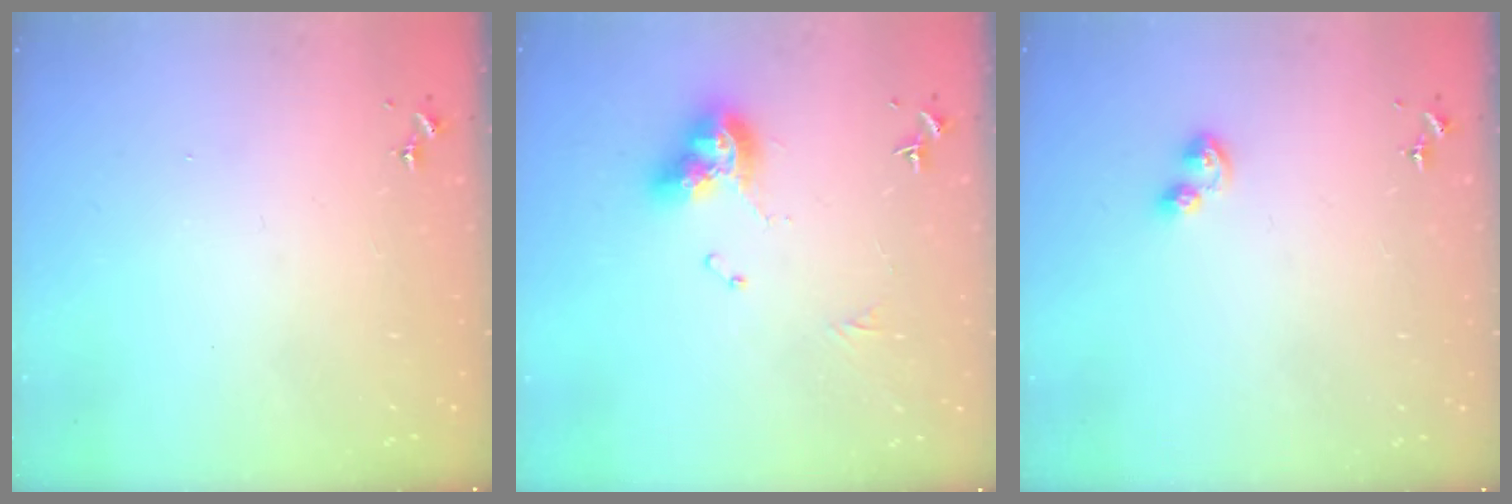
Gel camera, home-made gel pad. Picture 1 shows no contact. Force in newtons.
{"total": 11.9, "press": 11.9, "slide": 1.3}
{"total": 5.1, "press": 5.0, "slide": 0.8}